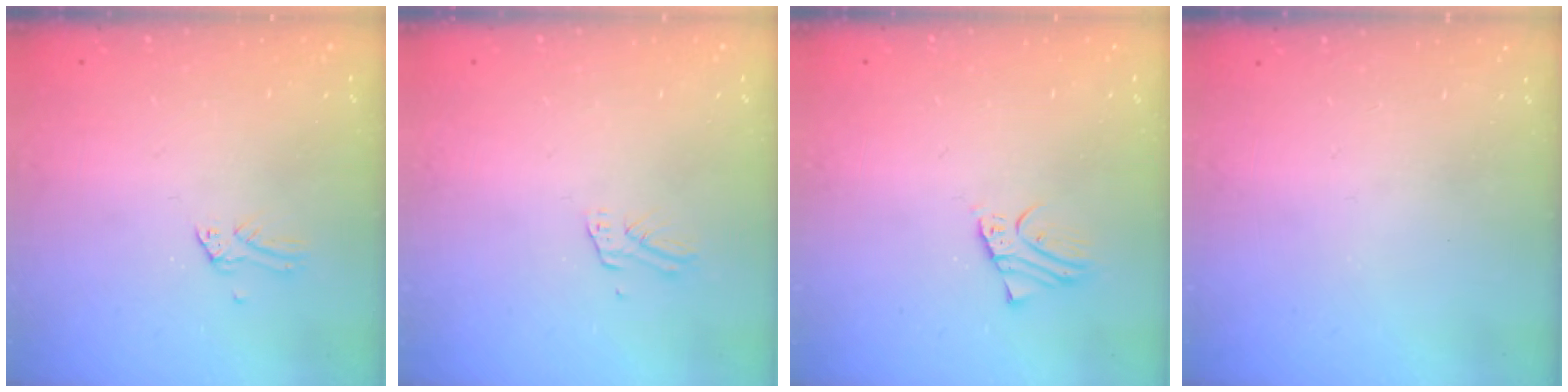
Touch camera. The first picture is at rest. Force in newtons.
{"total": 2.7, "press": 2.7, "slide": 0.2}
{"total": 1.9, "press": 1.9, "slide": 0.1}
{"total": 0.0}